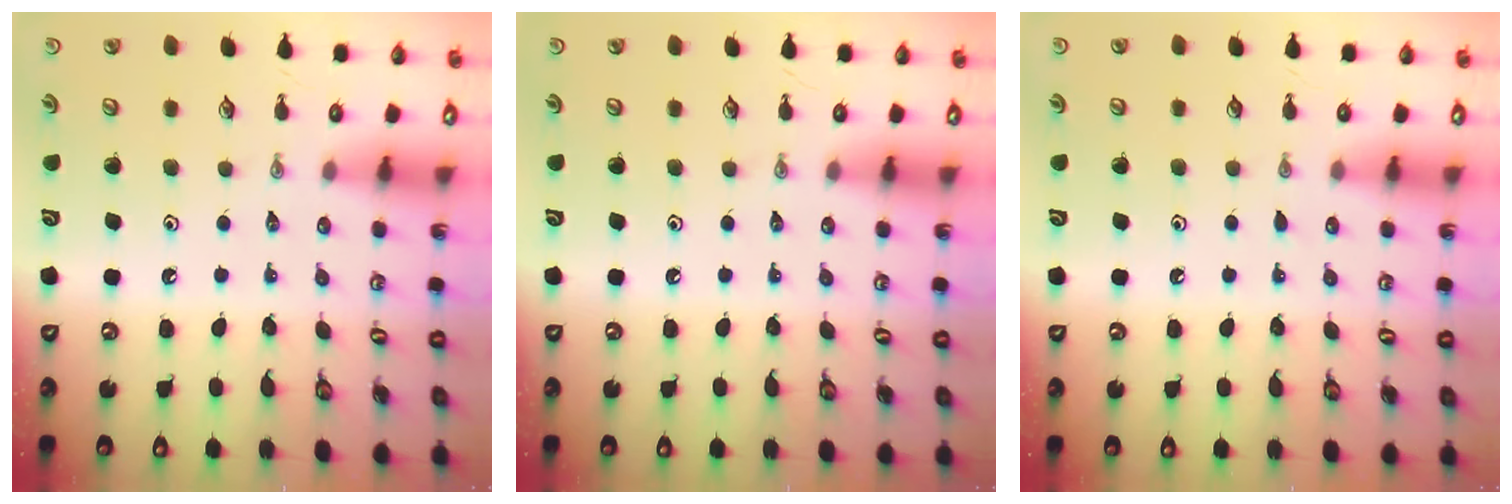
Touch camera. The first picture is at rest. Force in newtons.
{"total": 0.0}
{"total": 2.1, "press": 2.1, "slide": 0.3}